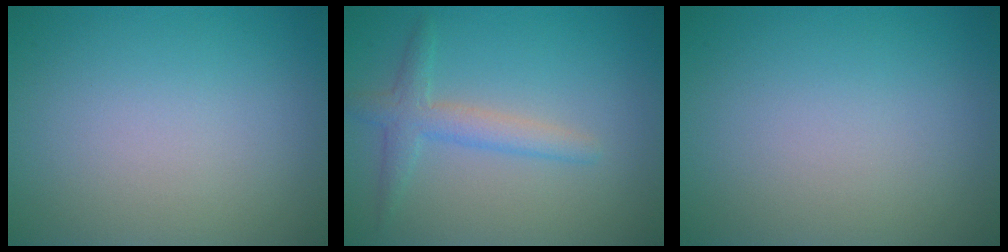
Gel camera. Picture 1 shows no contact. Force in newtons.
{"total": 2.3, "press": 2.3, "slide": 0.0}
{"total": 0.0}